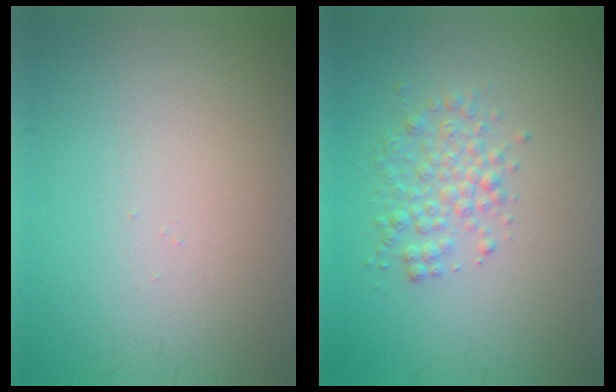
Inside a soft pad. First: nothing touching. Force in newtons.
{"total": 2.6, "press": 2.6, "slide": 0.0}